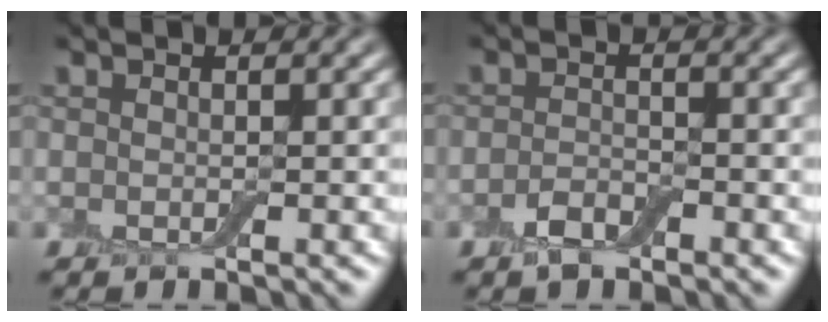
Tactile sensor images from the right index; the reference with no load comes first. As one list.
[{"total": 2.0, "force": [-1.3, 0.9, 1.2], "torque": [-0.023, 0.003, -0.026]}]